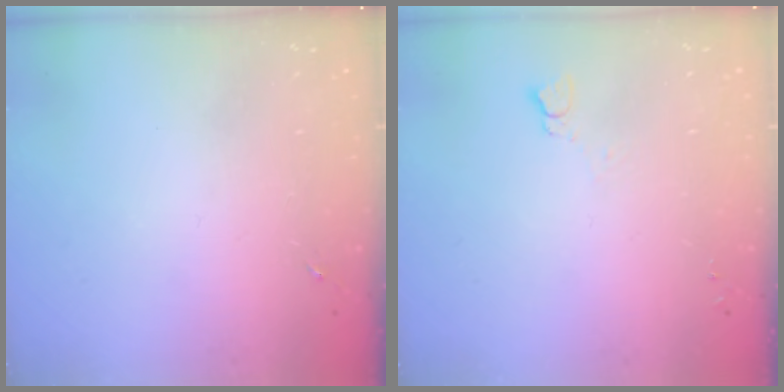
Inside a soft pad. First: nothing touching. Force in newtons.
{"total": 2.7, "press": 2.7, "slide": 0.3}